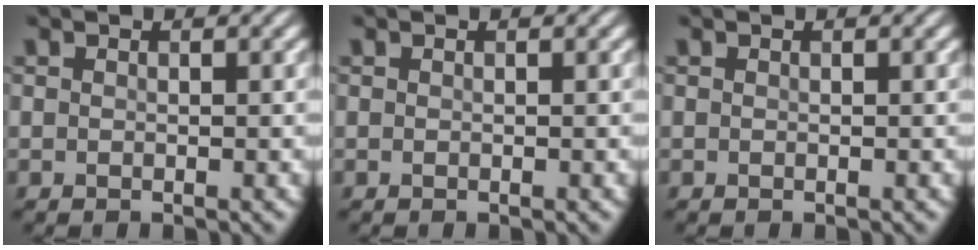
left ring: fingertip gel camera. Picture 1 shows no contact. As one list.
[{"total": 0.0}, {"total": 0.0}]